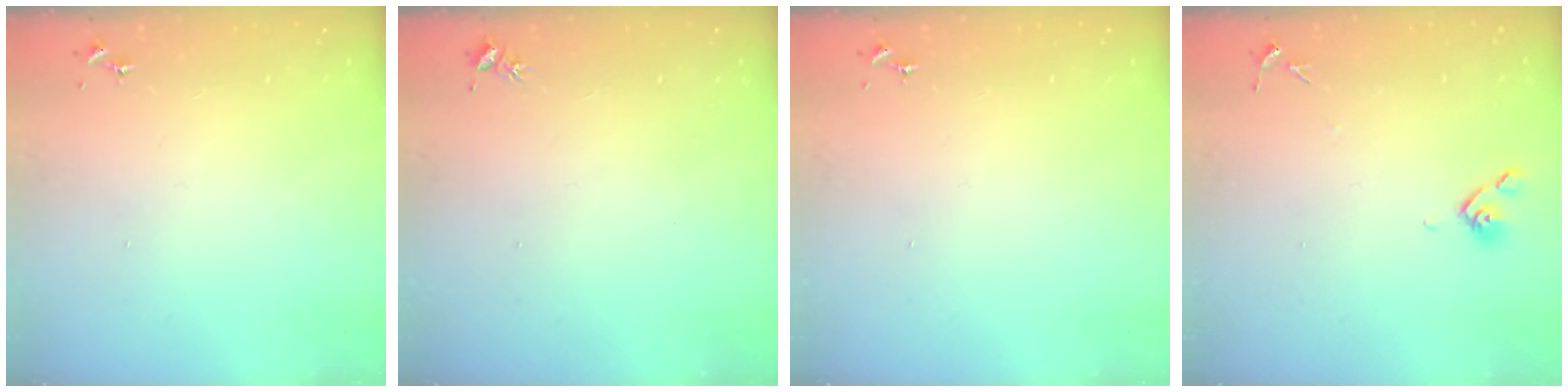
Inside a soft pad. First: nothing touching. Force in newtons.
{"total": 3.1, "press": 3.0, "slide": 0.3}
{"total": 0.0}
{"total": 5.8, "press": 5.8, "slide": 0.7}